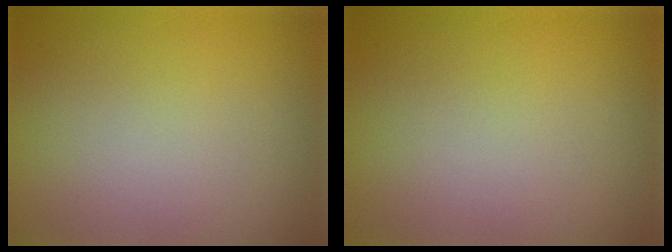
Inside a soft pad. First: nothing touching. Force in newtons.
{"total": 0.0}